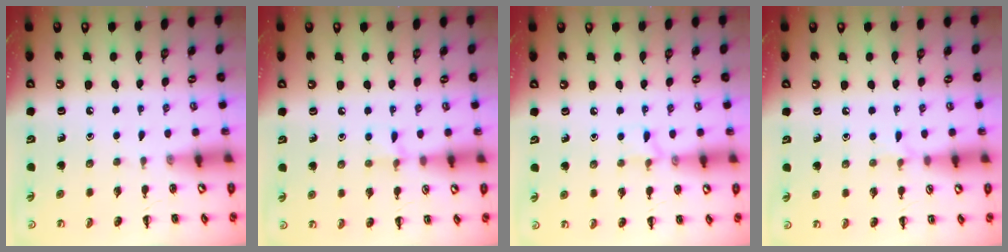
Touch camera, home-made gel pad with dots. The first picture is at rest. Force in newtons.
{"total": 5.4, "press": 5.1, "slide": 1.8}
{"total": 5.8, "press": 5.6, "slide": 1.7}
{"total": 4.1, "press": 3.8, "slide": 1.6}